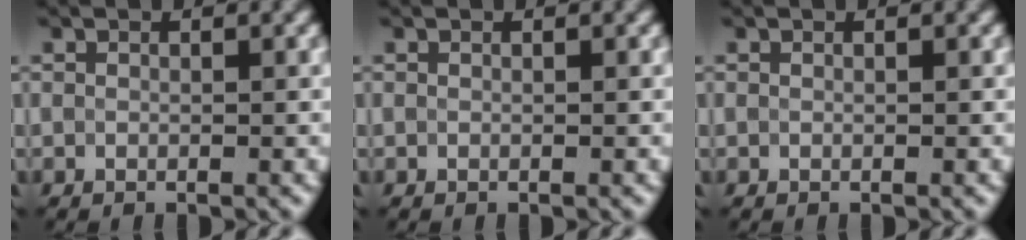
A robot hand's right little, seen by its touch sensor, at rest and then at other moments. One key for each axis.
{"total": 0.0}
{"total": 0.0}